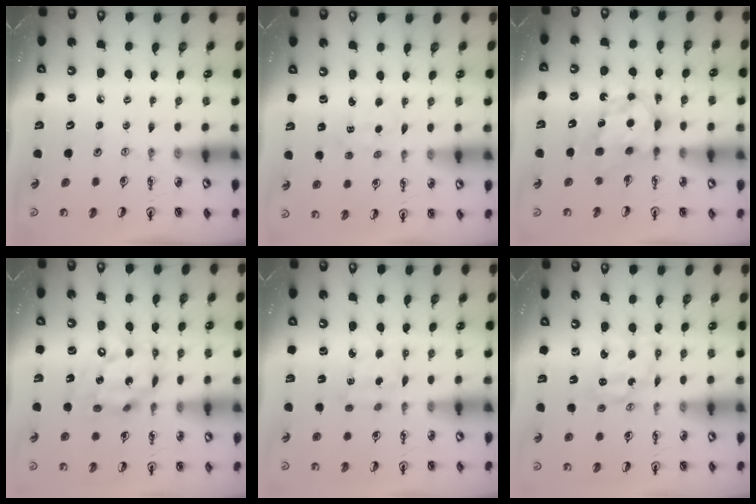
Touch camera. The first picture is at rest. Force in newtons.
{"total": 1.2, "press": 1.2, "slide": 0.2}
{"total": 7.0, "press": 7.0, "slide": 0.4}
{"total": 14.2, "press": 14.1, "slide": 1.0}
{"total": 2.0, "press": 2.0, "slide": 0.2}
{"total": 4.5, "press": 4.5, "slide": 0.4}